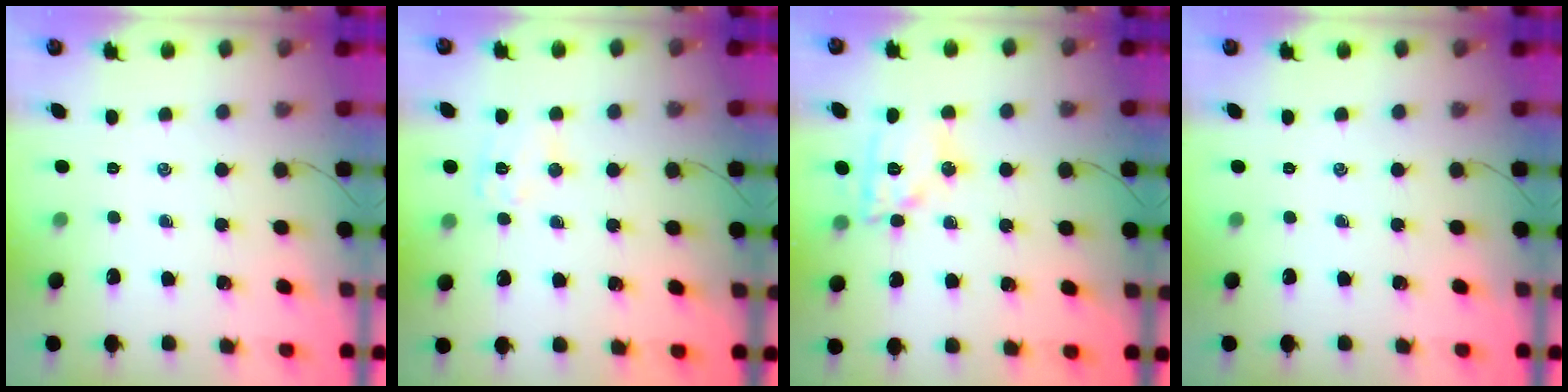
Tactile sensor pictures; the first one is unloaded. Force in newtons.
{"total": 8.3, "press": 8.3, "slide": 1.0}
{"total": 11.8, "press": 11.8, "slide": 0.4}
{"total": 0.0}